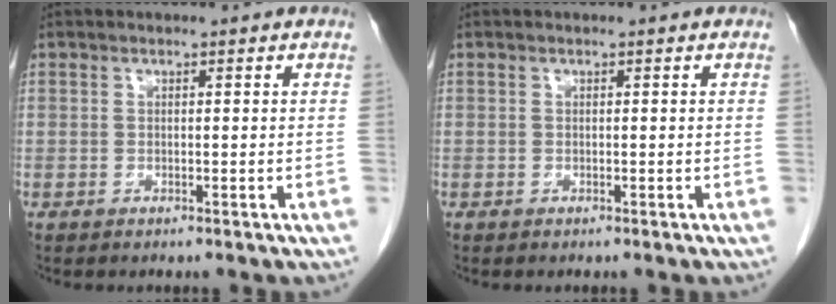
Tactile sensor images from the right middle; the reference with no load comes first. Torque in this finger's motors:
{"motor_torque": [-0.04, -0.01, -0.01, -0.07]}